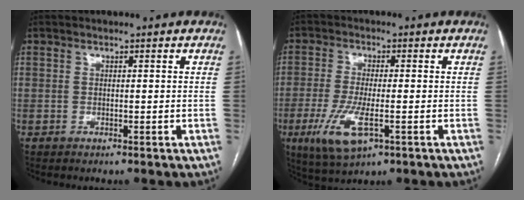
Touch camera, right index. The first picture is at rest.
{"total": 8.6, "force": [-3.2, 2.2, 7.7], "torque": [-0.162, -0.022, -0.053]}